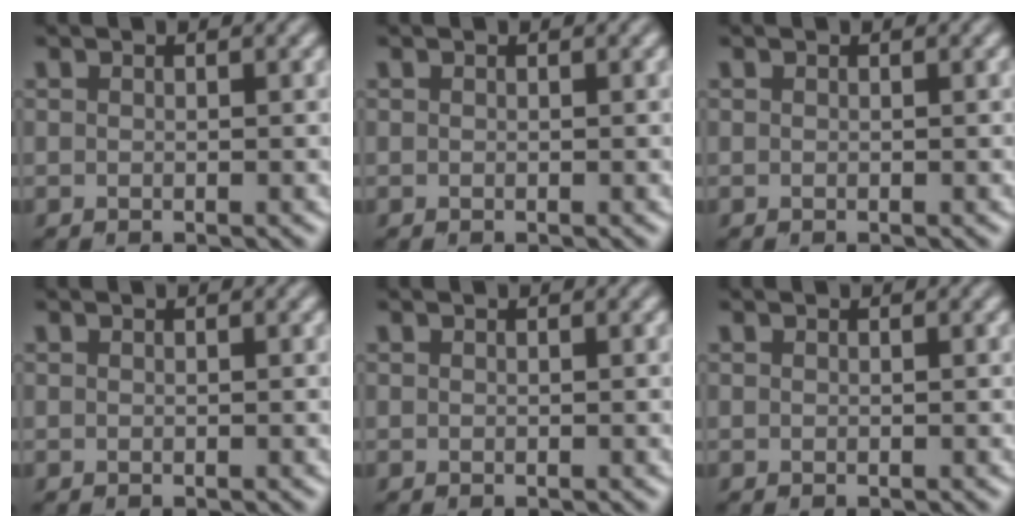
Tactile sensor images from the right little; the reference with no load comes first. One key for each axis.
{"total": 0.0}
{"total": 0.0}
{"total": 0.0}
{"total": 0.0}
{"total": 0.0}